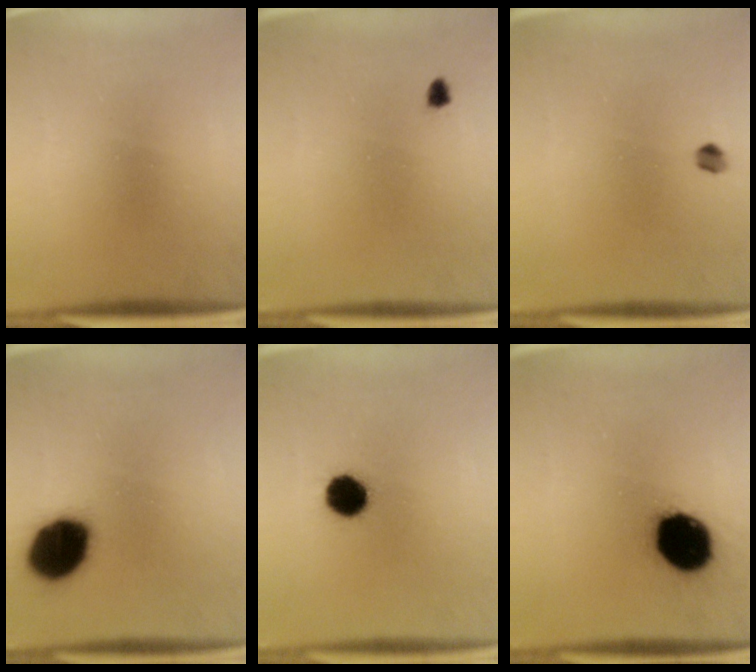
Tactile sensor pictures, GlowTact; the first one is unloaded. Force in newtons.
{"total": 1.0}
{"total": 1.7}
{"total": 14.8}
{"total": 8.4}
{"total": 16.6}